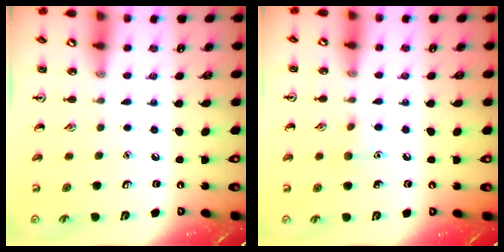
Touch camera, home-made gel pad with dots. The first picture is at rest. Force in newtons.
{"total": 5.8, "press": 5.6, "slide": 1.8}